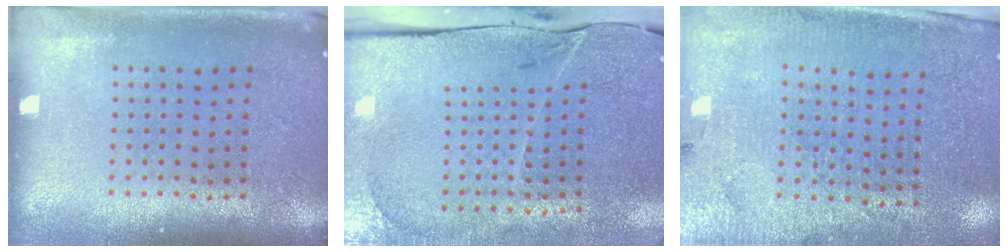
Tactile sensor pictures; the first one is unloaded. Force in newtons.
{"total": 3.9, "press": 3.3, "slide": 2.0}
{"total": 3.1, "press": 2.8, "slide": 1.3}